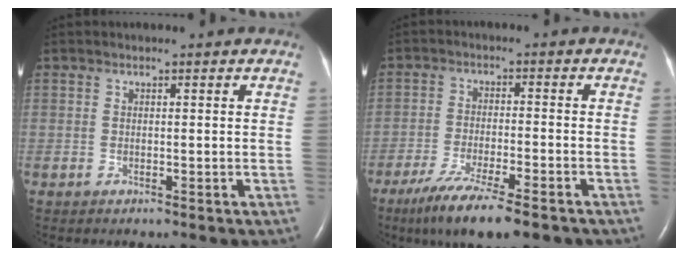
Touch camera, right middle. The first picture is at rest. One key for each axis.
{"total": 12.2, "fx": -8.9, "fy": 1.7, "fz": 8.1, "tx": -0.139, "ty": -0.030, "tz": -0.142}